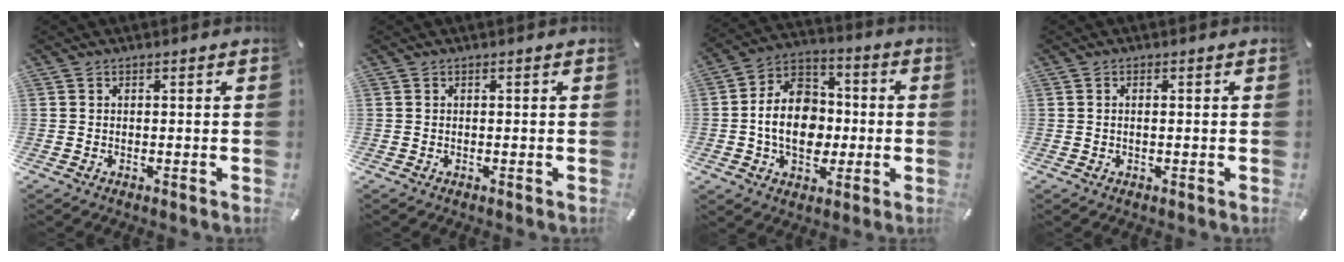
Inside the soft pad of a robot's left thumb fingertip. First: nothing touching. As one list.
[{"total": 0.0}, {"total": 13.8, "force": [-2.2, 10.8, 8.3], "torque": [-0.157, 0.022, -0.036]}, {"total": 1.0, "force": [0.0, 0.3, 1.0], "torque": [-0.019, 0.001, -0.001]}]